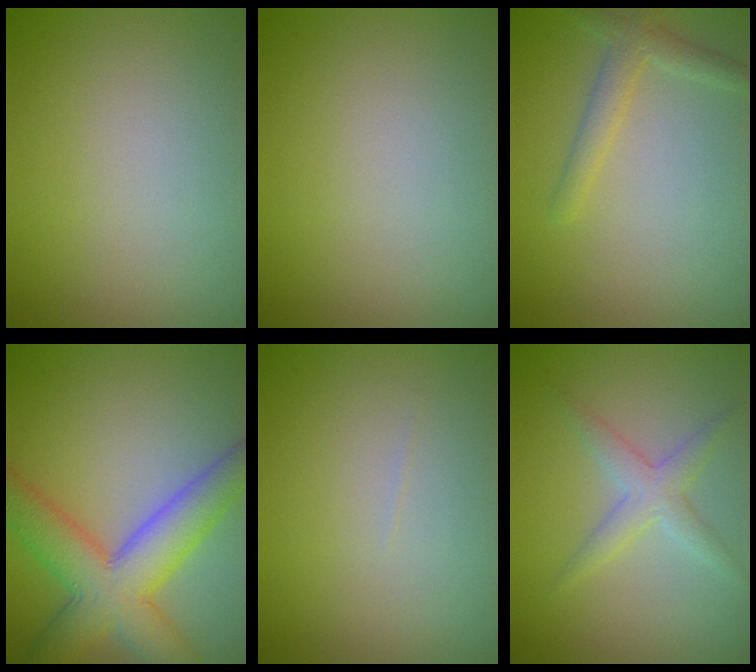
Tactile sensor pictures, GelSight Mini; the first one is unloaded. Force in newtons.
{"total": 0.0}
{"total": 2.2, "press": 2.2, "slide": 0.0}
{"total": 7.9, "press": 7.9, "slide": 0.5}
{"total": 0.0}
{"total": 2.4, "press": 2.4, "slide": 0.1}